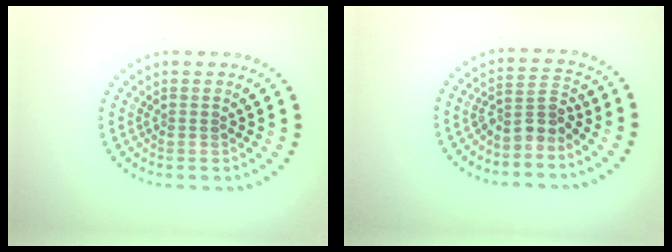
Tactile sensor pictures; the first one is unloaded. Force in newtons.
{"total": 2.7, "press": 2.0, "slide": 1.8}